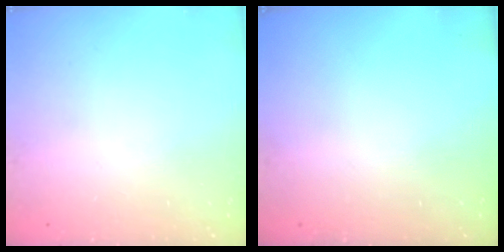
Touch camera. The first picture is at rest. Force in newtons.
{"total": 0.0}